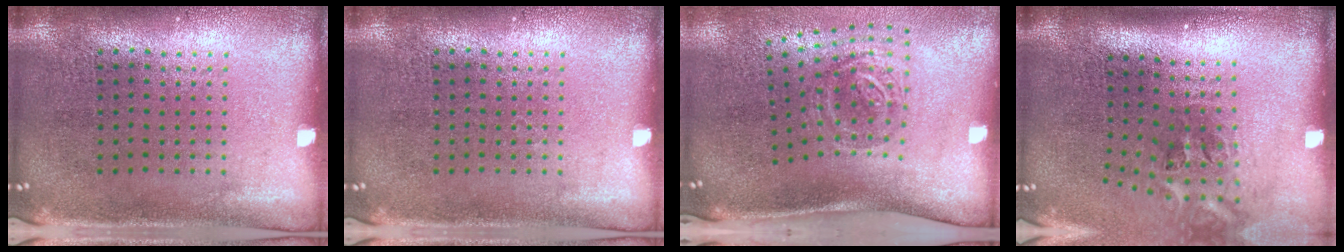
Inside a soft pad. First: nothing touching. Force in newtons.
{"total": 0.0}
{"total": 1.9, "press": 1.2, "slide": 1.5}
{"total": 2.3, "press": 1.4, "slide": 1.8}